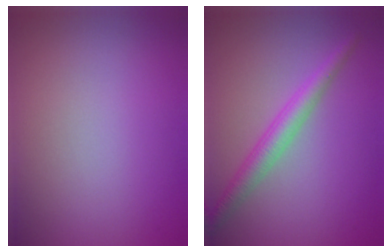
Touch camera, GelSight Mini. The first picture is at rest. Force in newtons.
{"total": 2.9, "press": 2.9, "slide": 0.1}